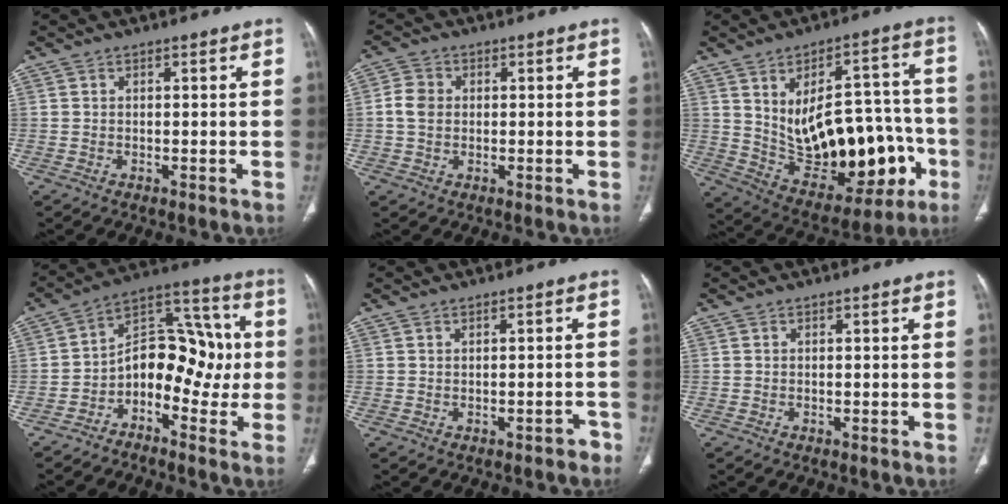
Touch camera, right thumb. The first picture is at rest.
{"total": 4.5, "force": [0.3, 3.6, 2.6], "torque": [-0.047, 0.008, 0.003]}
{"total": 24.8, "force": [-3.3, 12.8, 21.0], "torque": [-0.290, 0.027, -0.010]}
{"total": 13.4, "force": [-2.7, 8.8, 9.8], "torque": [-0.099, 0.061, -0.054]}
{"total": 1.4, "force": [-0.9, 0.9, 0.6], "torque": [-0.005, 0.013, -0.009]}
{"total": 0.0}